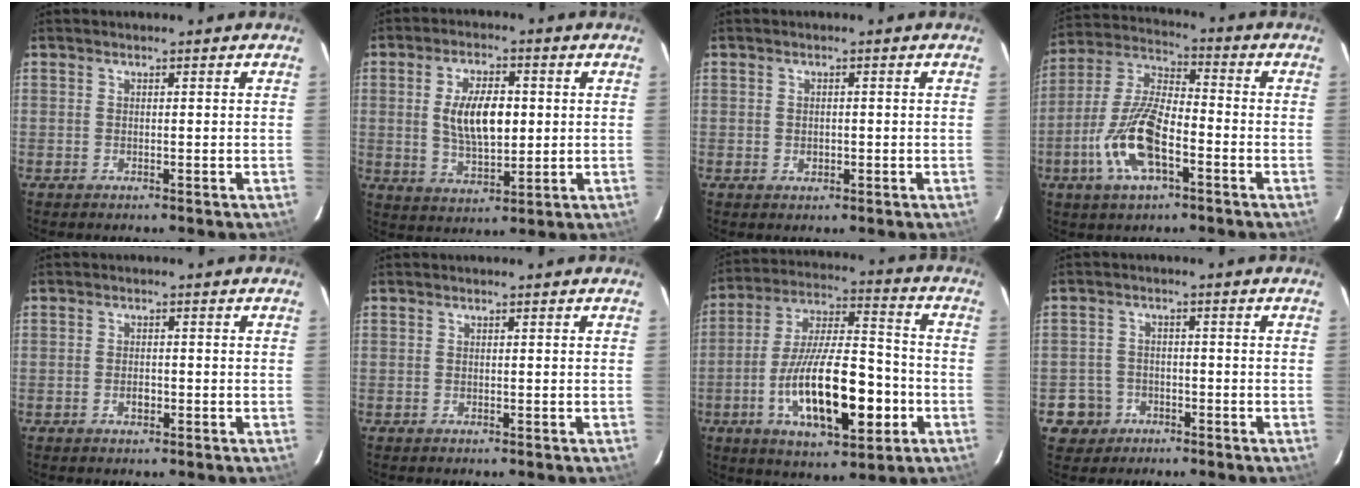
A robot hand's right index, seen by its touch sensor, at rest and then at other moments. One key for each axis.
{"total": 10.3, "fx": 1.1, "fy": 4.9, "fz": 9.0, "tx": -0.167, "ty": 0.002, "tz": 0.024}
{"total": 1.6, "fx": -0.3, "fy": 1.4, "fz": 0.7, "tx": -0.011, "ty": 0.001, "tz": -0.003}
{"total": 14.1, "fx": -5.6, "fy": 5.4, "fz": 11.7, "tx": -0.253, "ty": -0.004, "tz": -0.109}
{"total": 2.0, "fx": -0.8, "fy": 1.3, "fz": 1.2, "tx": -0.023, "ty": 0.002, "tz": -0.014}
{"total": 0.0}
{"total": 20.4, "fx": -6.4, "fy": 7.3, "fz": 18.0, "tx": -0.331, "ty": -0.001, "tz": -0.102}
{"total": 5.2, "fx": -2.5, "fy": 4.6, "fz": 0.4, "tx": -0.020, "ty": 0.022, "tz": -0.038}